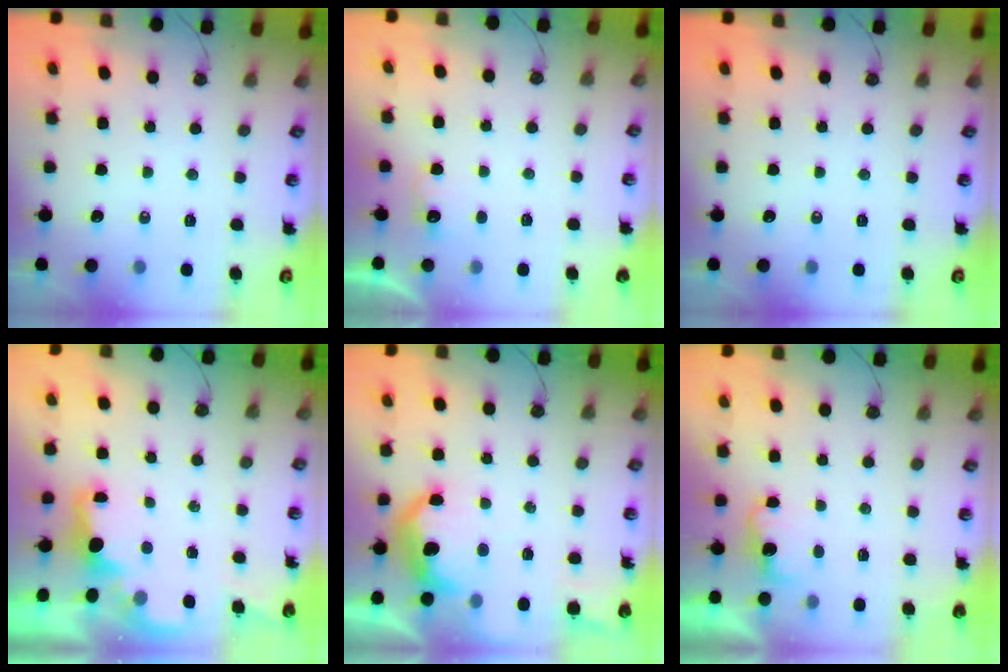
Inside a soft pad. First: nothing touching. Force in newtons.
{"total": 5.2, "press": 5.1, "slide": 0.8}
{"total": 0.0}
{"total": 2.4, "press": 2.3, "slide": 0.8}
{"total": 12.2, "press": 12.2, "slide": 0.8}
{"total": 2.9, "press": 2.8, "slide": 0.8}